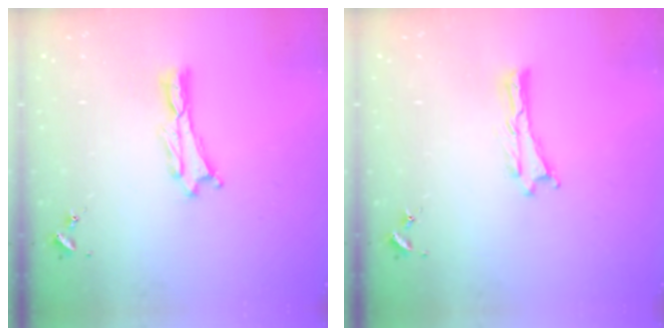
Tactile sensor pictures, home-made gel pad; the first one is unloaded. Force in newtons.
{"total": 0.0}